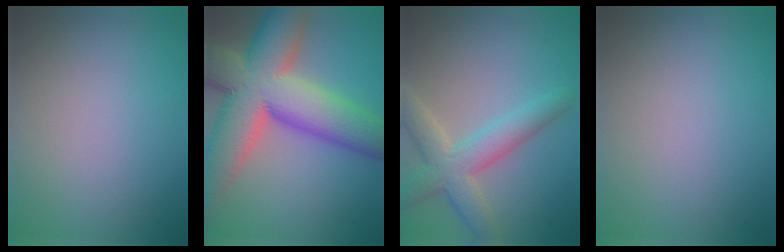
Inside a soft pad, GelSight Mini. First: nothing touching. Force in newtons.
{"total": 15.7, "press": 15.7, "slide": 1.0}
{"total": 4.9, "press": 4.9, "slide": 0.3}
{"total": 0.0}